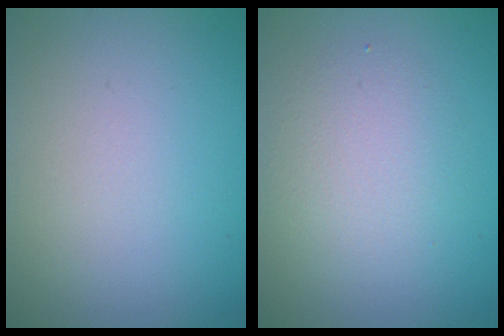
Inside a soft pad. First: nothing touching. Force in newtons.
{"total": 2.9, "press": 2.9, "slide": 0.2}